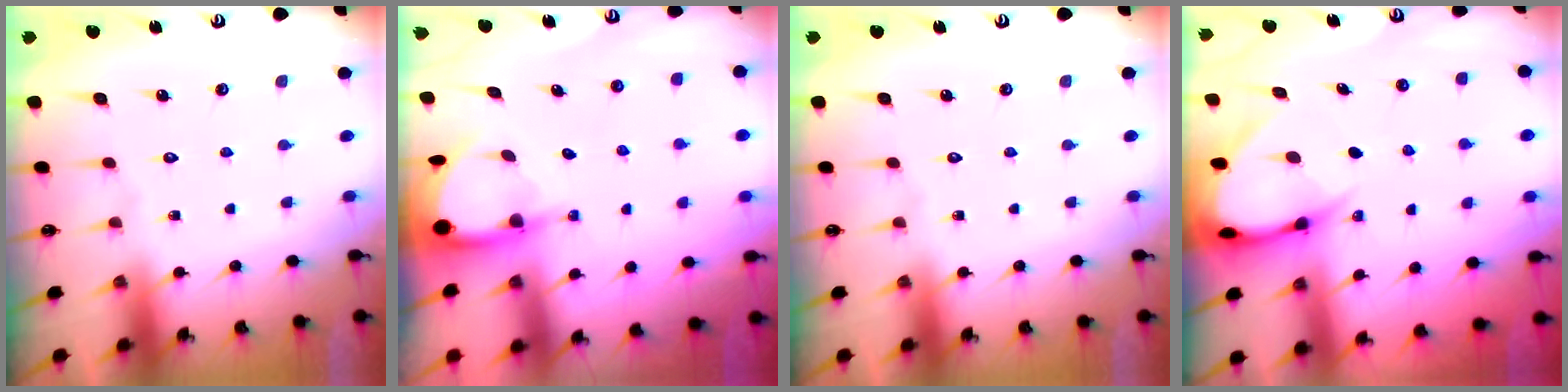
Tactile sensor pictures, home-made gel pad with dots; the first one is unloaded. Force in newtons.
{"total": 3.5, "press": 3.5, "slide": 0.2}
{"total": 0.0}
{"total": 6.0, "press": 6.0, "slide": 0.8}